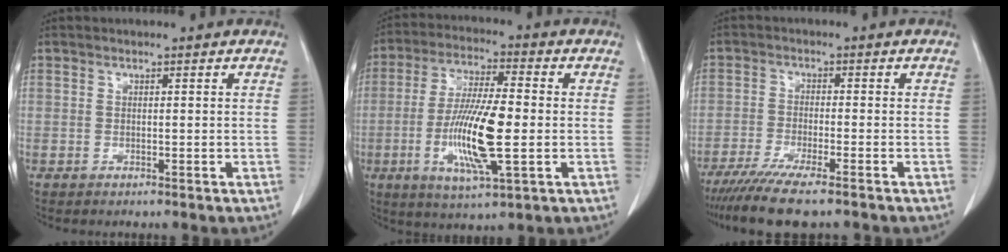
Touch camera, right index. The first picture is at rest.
{"total": 13.6, "force": [-2.3, 2.1, 13.2], "torque": [-0.260, -0.012, -0.043]}
{"total": 9.2, "force": [-7.3, 0.4, 5.6], "torque": [-0.087, -0.021, -0.118]}